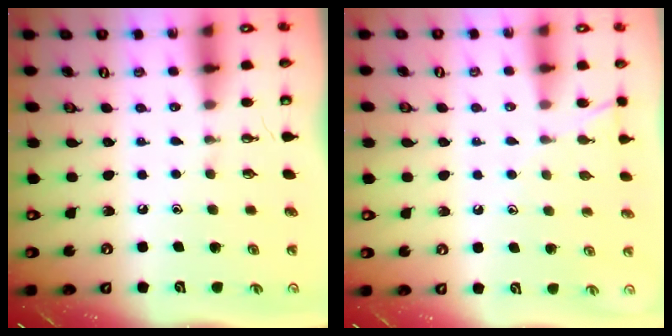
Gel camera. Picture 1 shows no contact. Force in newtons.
{"total": 5.4, "press": 5.3, "slide": 0.6}